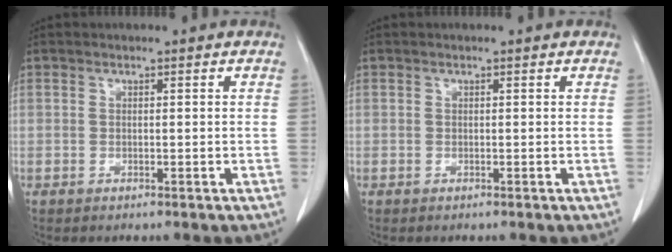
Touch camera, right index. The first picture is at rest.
{"total": 0.0}